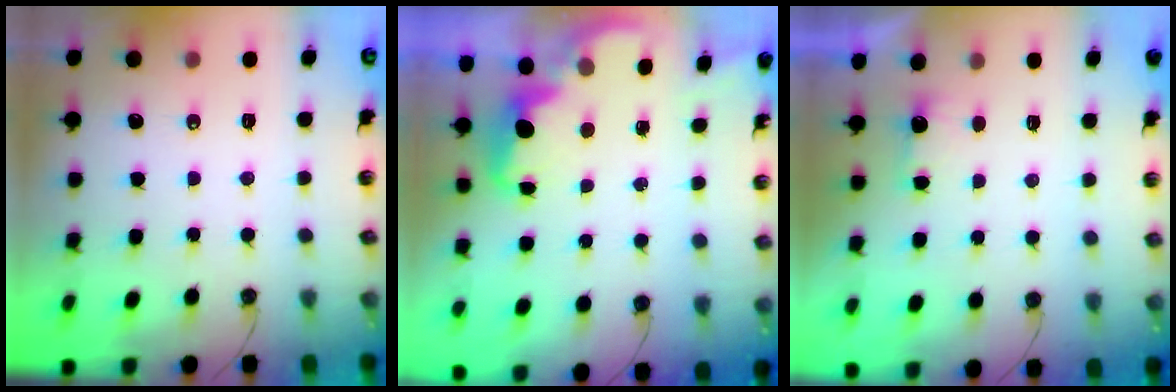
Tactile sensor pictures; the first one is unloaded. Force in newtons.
{"total": 2.1, "press": 2.1, "slide": 0.6}
{"total": 1.6, "press": 1.4, "slide": 0.9}